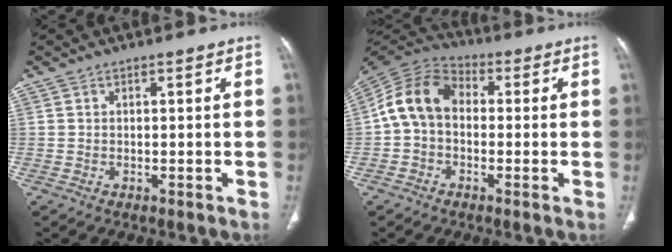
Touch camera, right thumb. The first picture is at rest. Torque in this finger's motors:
{"motor_torque": [1.86, 1.85, 0.87, -0.88, 0.19]}